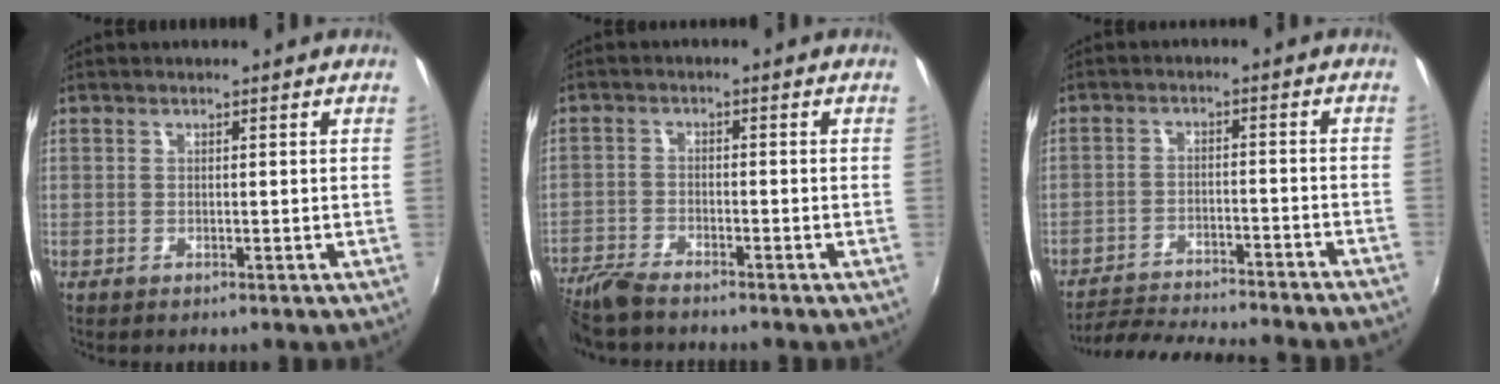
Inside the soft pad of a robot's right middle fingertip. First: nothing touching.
{"total": 7.2, "force": [-6.5, 1.3, 2.9], "torque": [-0.080, -0.022, -0.128]}
{"total": 17.2, "force": [-15.6, 1.3, 7.2], "torque": [-0.146, -0.013, -0.222]}